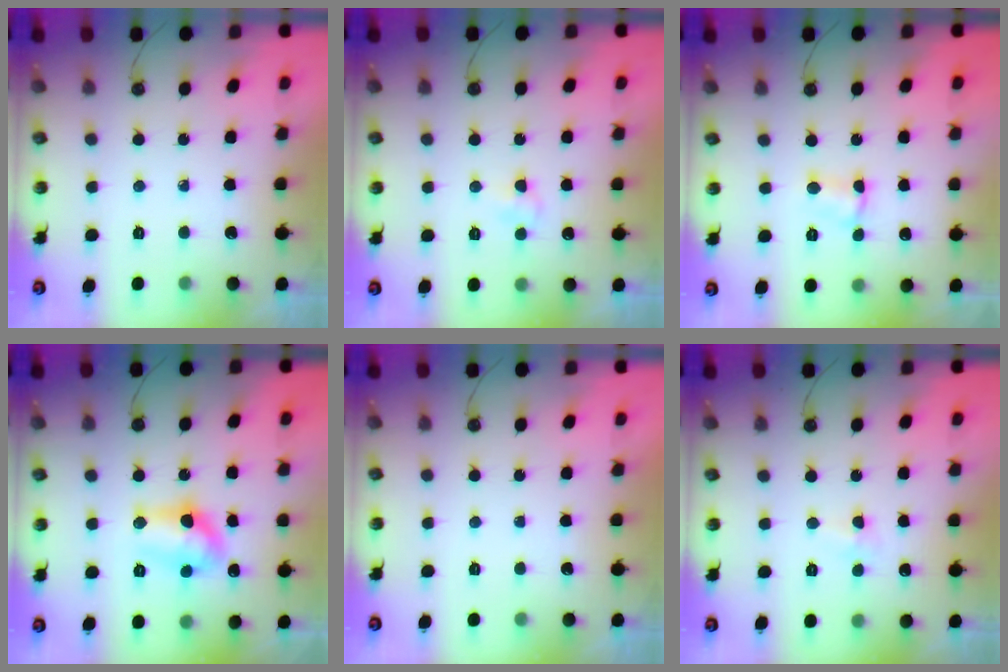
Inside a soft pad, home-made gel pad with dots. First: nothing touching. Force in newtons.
{"total": 2.9, "press": 2.7, "slide": 0.9}
{"total": 3.6, "press": 3.6, "slide": 0.5}
{"total": 11.7, "press": 11.7, "slide": 1.0}
{"total": 0.0}
{"total": 3.4, "press": 2.9, "slide": 1.6}